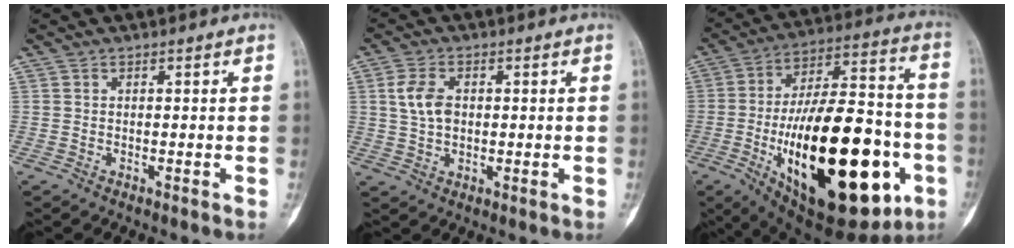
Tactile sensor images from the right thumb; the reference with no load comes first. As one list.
[{"total": 5.9, "force": [1.0, 3.9, 4.3], "torque": [-0.082, 0.002, 0.019]}, {"total": 36.9, "force": [-10.1, 15.7, 31.8], "torque": [-0.486, 0.016, -0.137]}]